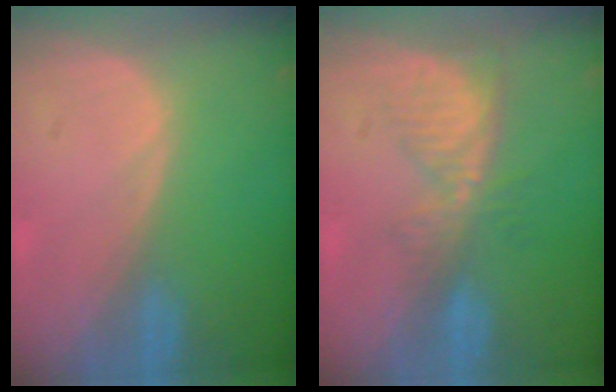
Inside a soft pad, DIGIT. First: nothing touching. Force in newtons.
{"total": 5.3, "press": 5.0, "slide": 1.8}